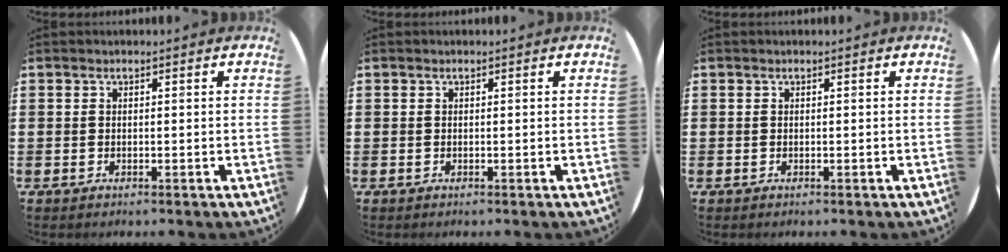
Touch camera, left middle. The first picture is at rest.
{"total": 0.0}
{"total": 0.0}